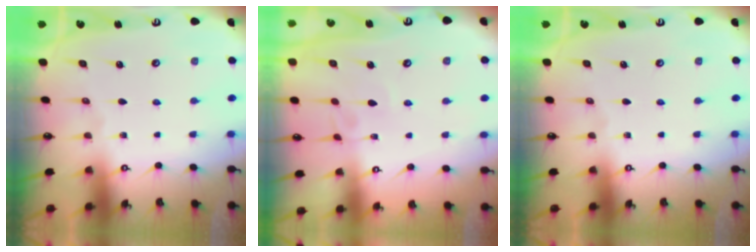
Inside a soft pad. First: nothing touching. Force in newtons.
{"total": 4.6, "press": 4.6, "slide": 0.1}
{"total": 0.0}